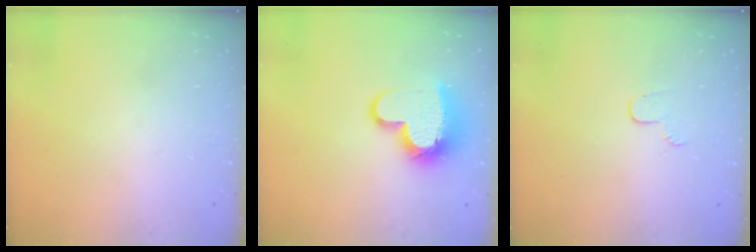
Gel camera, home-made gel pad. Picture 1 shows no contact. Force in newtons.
{"total": 15.0, "press": 14.9, "slide": 1.2}
{"total": 3.5, "press": 3.5, "slide": 0.4}